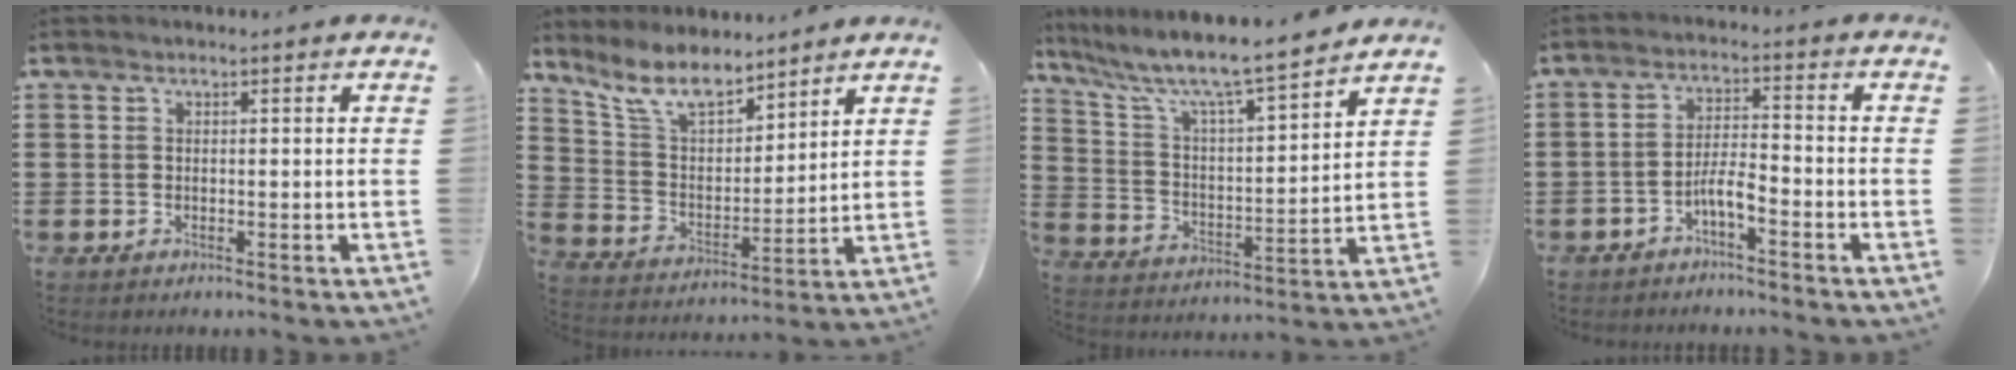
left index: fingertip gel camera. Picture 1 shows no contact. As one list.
[{"total": 9.4, "force": [7.9, 2.7, 4.2], "torque": [-0.113, -0.026, 0.147]}, {"total": 7.2, "force": [6.2, 0.5, 3.7], "torque": [-0.100, -0.048, 0.097]}, {"total": 4.2, "force": [-2.6, 0.7, 3.2], "torque": [-0.065, 0.008, -0.052]}]